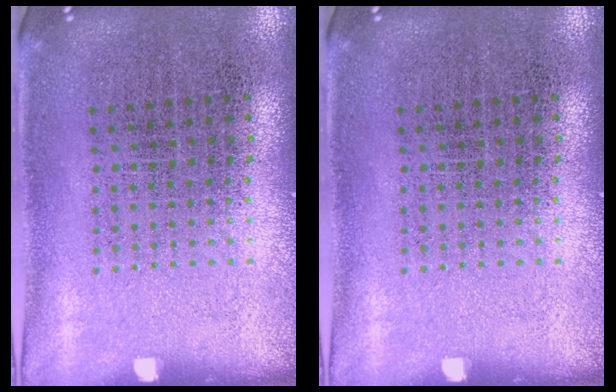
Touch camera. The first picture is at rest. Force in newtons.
{"total": 0.0}